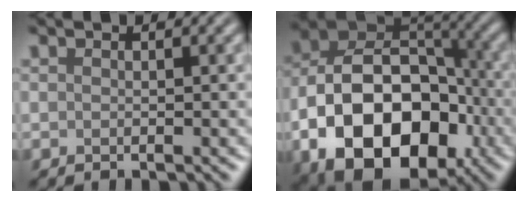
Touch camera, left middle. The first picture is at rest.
{"total": 16.2, "force": [-5.2, 10.9, 10.7], "torque": [-0.174, -0.017, -0.090]}